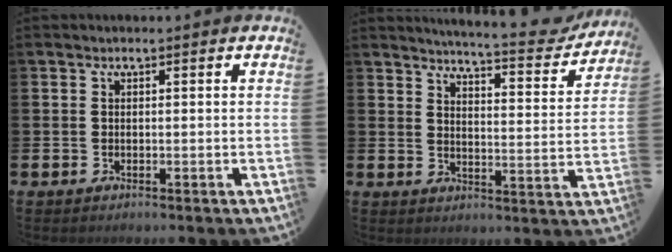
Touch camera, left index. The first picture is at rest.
{"total": 5.8, "force": [5.6, 0.4, 1.5], "torque": [-0.034, -0.048, 0.089]}